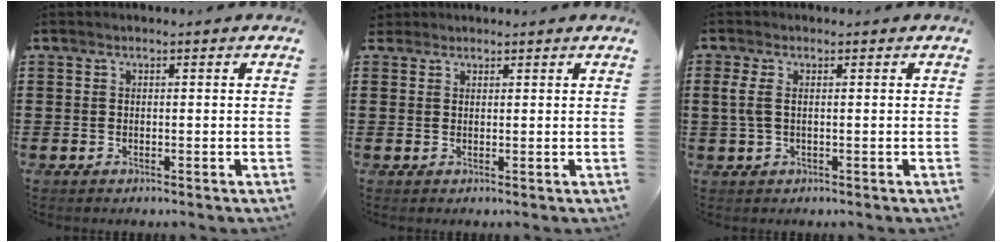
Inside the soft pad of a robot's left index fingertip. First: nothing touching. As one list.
[{"total": 1.3, "force": [1.1, 0.6, 0.0], "torque": [-0.004, 0.003, 0.023]}, {"total": 2.3, "force": [0.2, 0.7, 2.2], "torque": [-0.058, -0.003, -0.002]}]